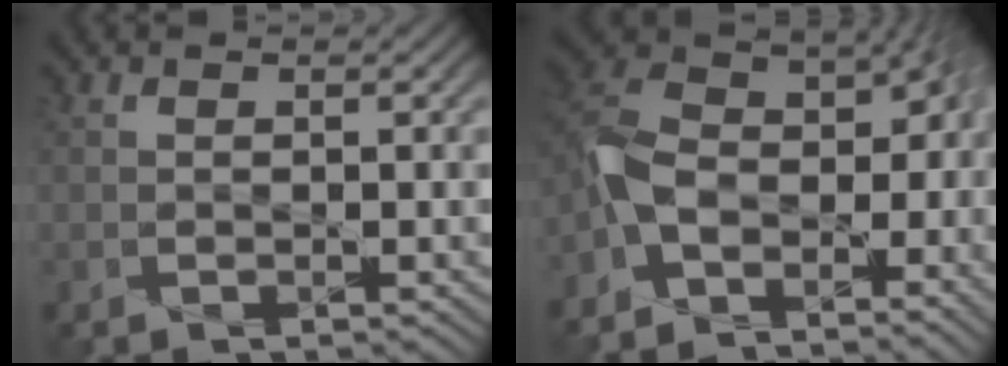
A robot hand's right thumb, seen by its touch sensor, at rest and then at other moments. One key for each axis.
{"total": 10.5, "fx": -4.2, "fy": 6.1, "fz": 7.5, "tx": -0.170, "ty": -0.018, "tz": -0.083}